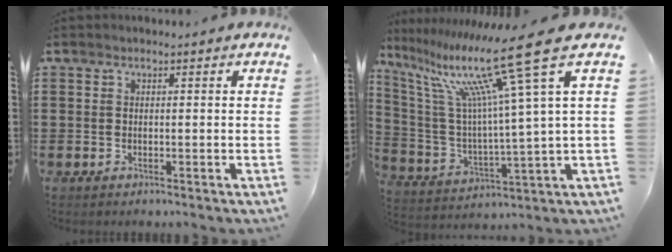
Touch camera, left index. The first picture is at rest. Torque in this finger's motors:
{"motor_torque": [1.27, -0.87, 1.05, 0.21]}